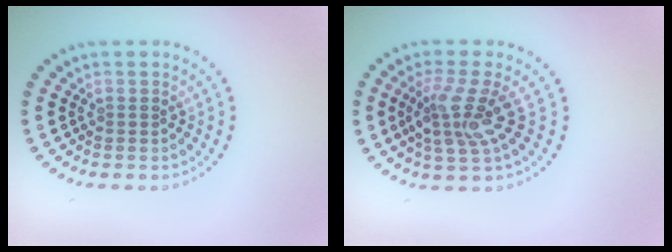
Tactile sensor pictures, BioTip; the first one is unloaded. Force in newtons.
{"total": 3.6, "press": 3.0, "slide": 2.0}